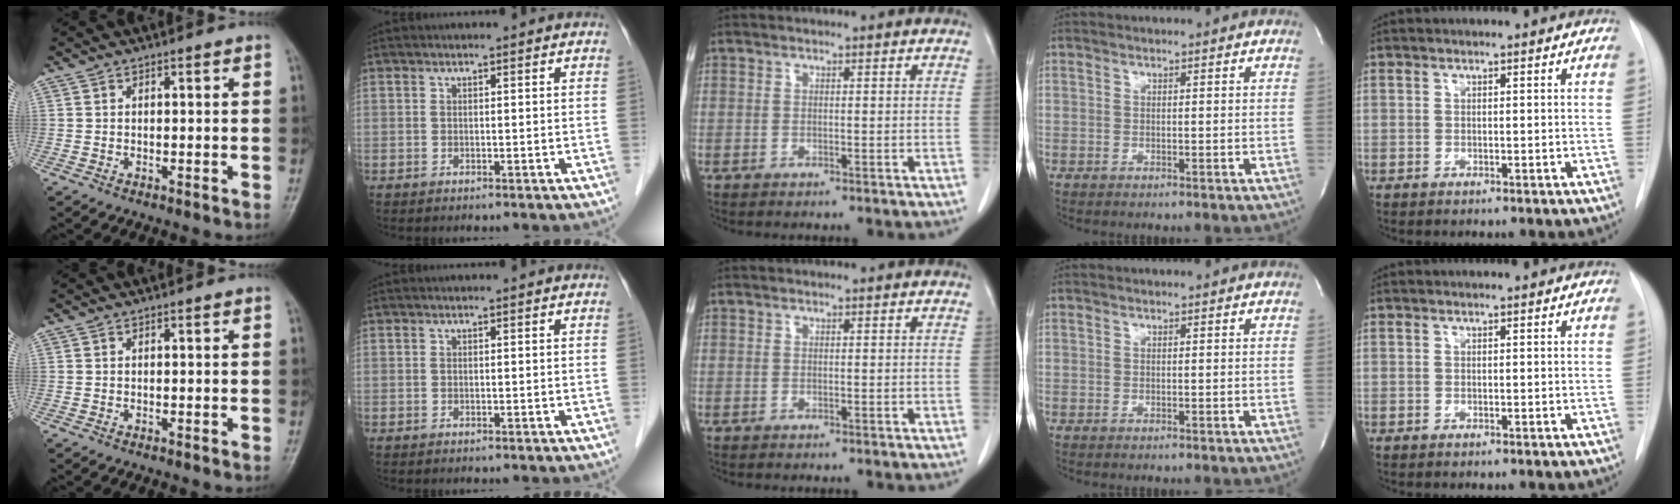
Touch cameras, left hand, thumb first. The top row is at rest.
{}